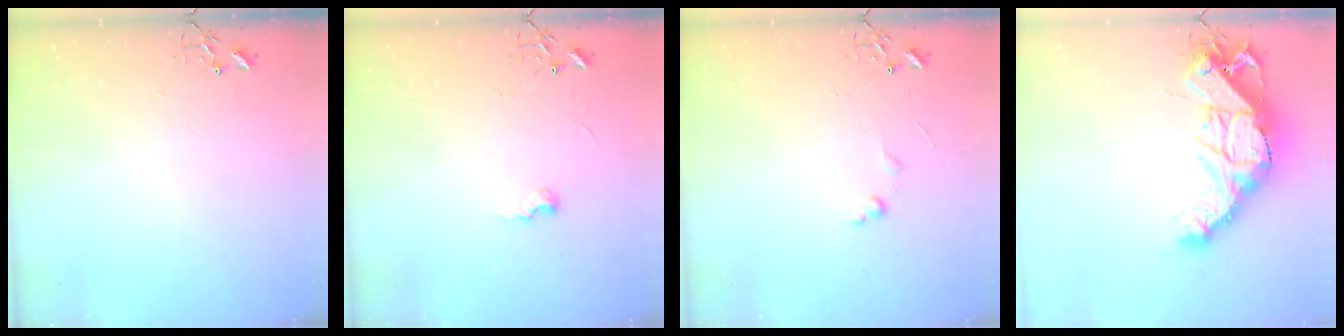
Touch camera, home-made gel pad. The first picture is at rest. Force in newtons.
{"total": 5.9, "press": 5.9, "slide": 0.6}
{"total": 4.2, "press": 4.2, "slide": 0.5}
{"total": 19.8, "press": 19.7, "slide": 1.9}